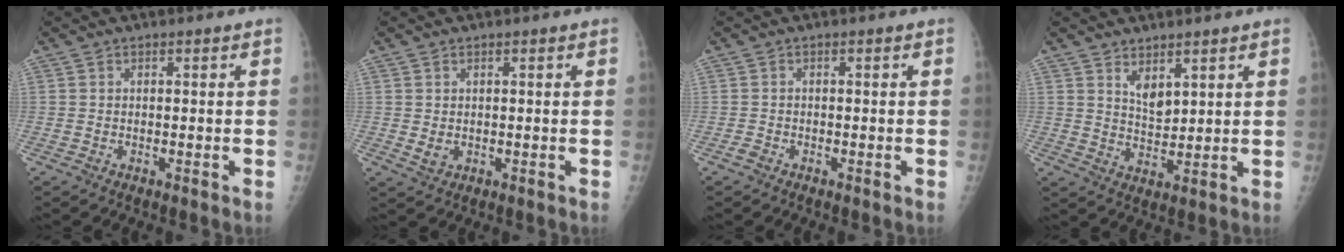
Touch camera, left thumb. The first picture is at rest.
{"total": 1.9, "force": [0.1, 1.3, 1.3], "torque": [-0.019, -0.005, 0.009]}
{"total": 0.7, "force": [-0.6, 0.4, 0.1], "torque": [-0.003, 0.001, -0.015]}
{"total": 4.4, "force": [2.8, 1.8, 2.9], "torque": [-0.042, -0.029, 0.055]}